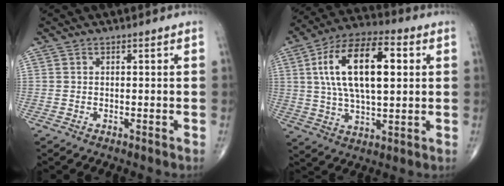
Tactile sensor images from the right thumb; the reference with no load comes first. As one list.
[{"total": 18.9, "force": [4.1, 8.8, 16.3], "torque": [-0.281, 0.013, 0.066]}]